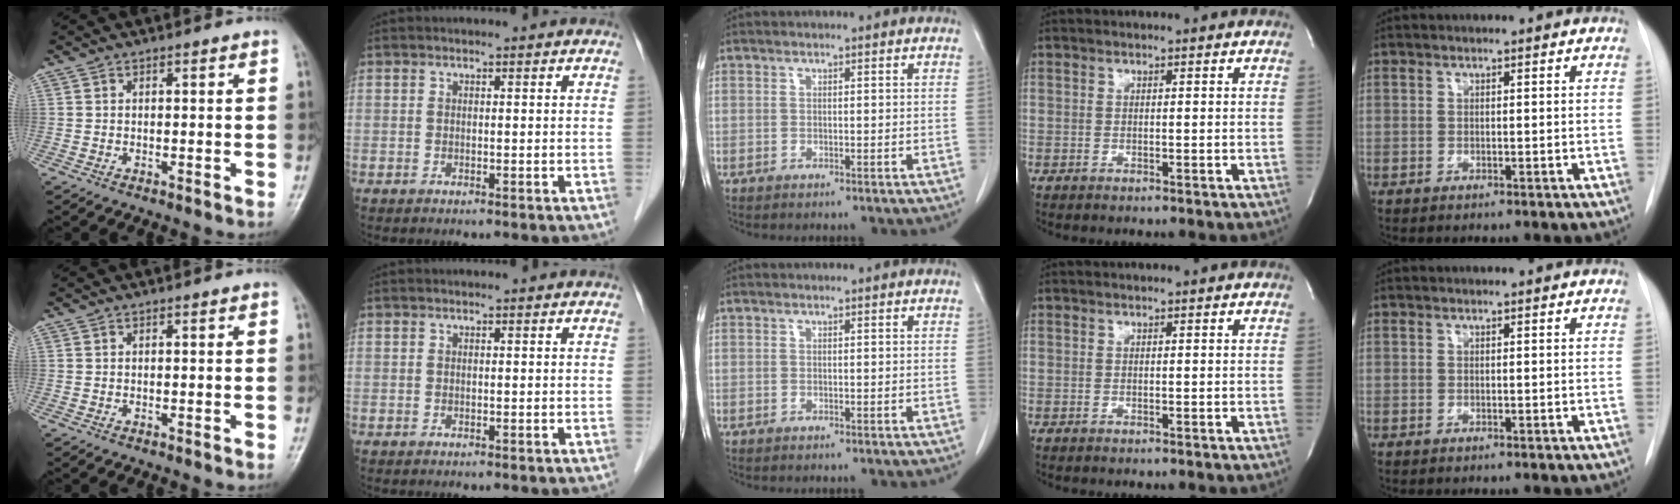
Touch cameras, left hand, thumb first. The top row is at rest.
{}